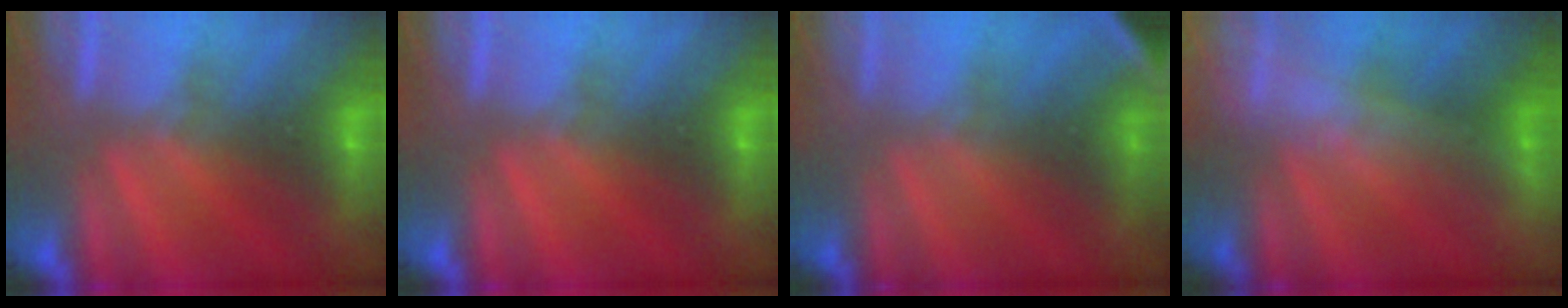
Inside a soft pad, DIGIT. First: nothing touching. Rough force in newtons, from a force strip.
{"total": 0.0}
{"total": 2.8}
{"total": 2.5}